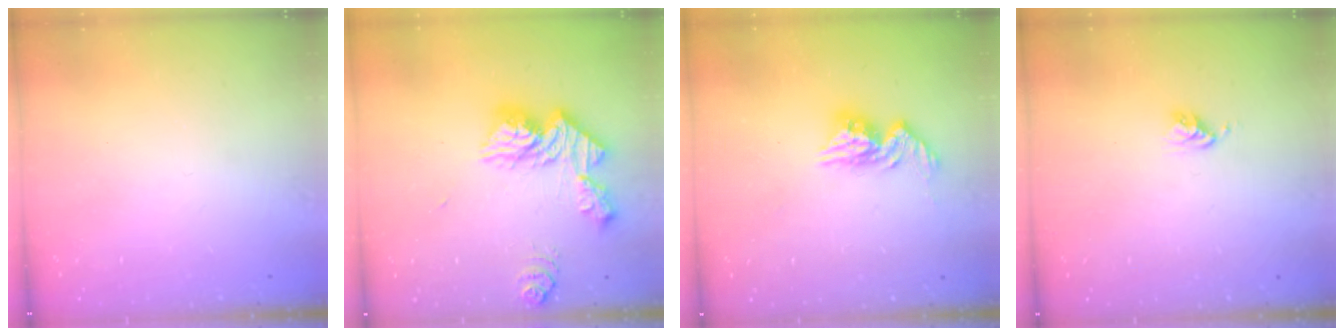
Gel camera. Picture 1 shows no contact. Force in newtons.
{"total": 15.0, "press": 14.9, "slide": 1.4}
{"total": 11.0, "press": 11.0, "slide": 1.0}
{"total": 3.9, "press": 3.9, "slide": 0.3}